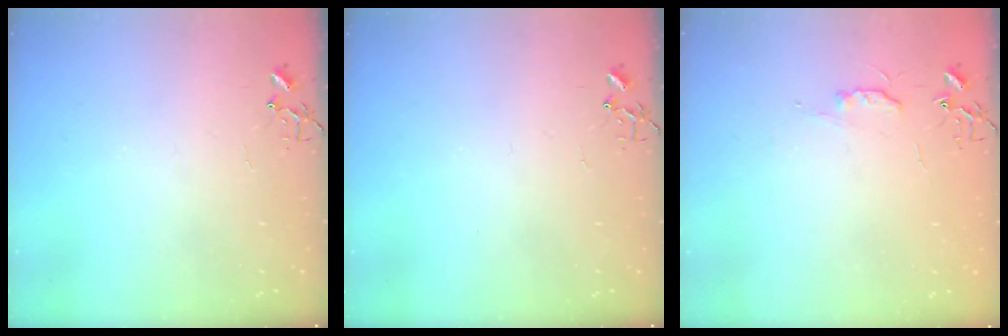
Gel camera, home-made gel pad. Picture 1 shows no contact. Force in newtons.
{"total": 0.0}
{"total": 5.0, "press": 4.9, "slide": 0.7}